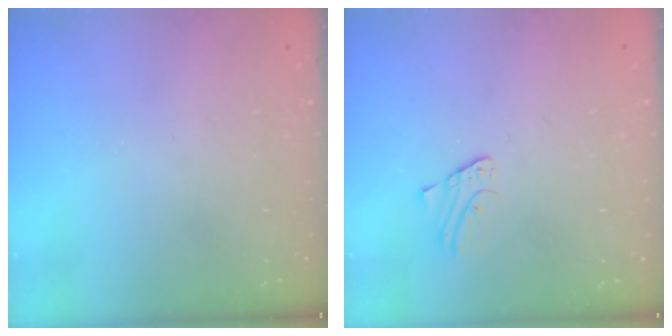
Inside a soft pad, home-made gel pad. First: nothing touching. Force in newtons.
{"total": 1.6, "press": 1.6, "slide": 0.1}